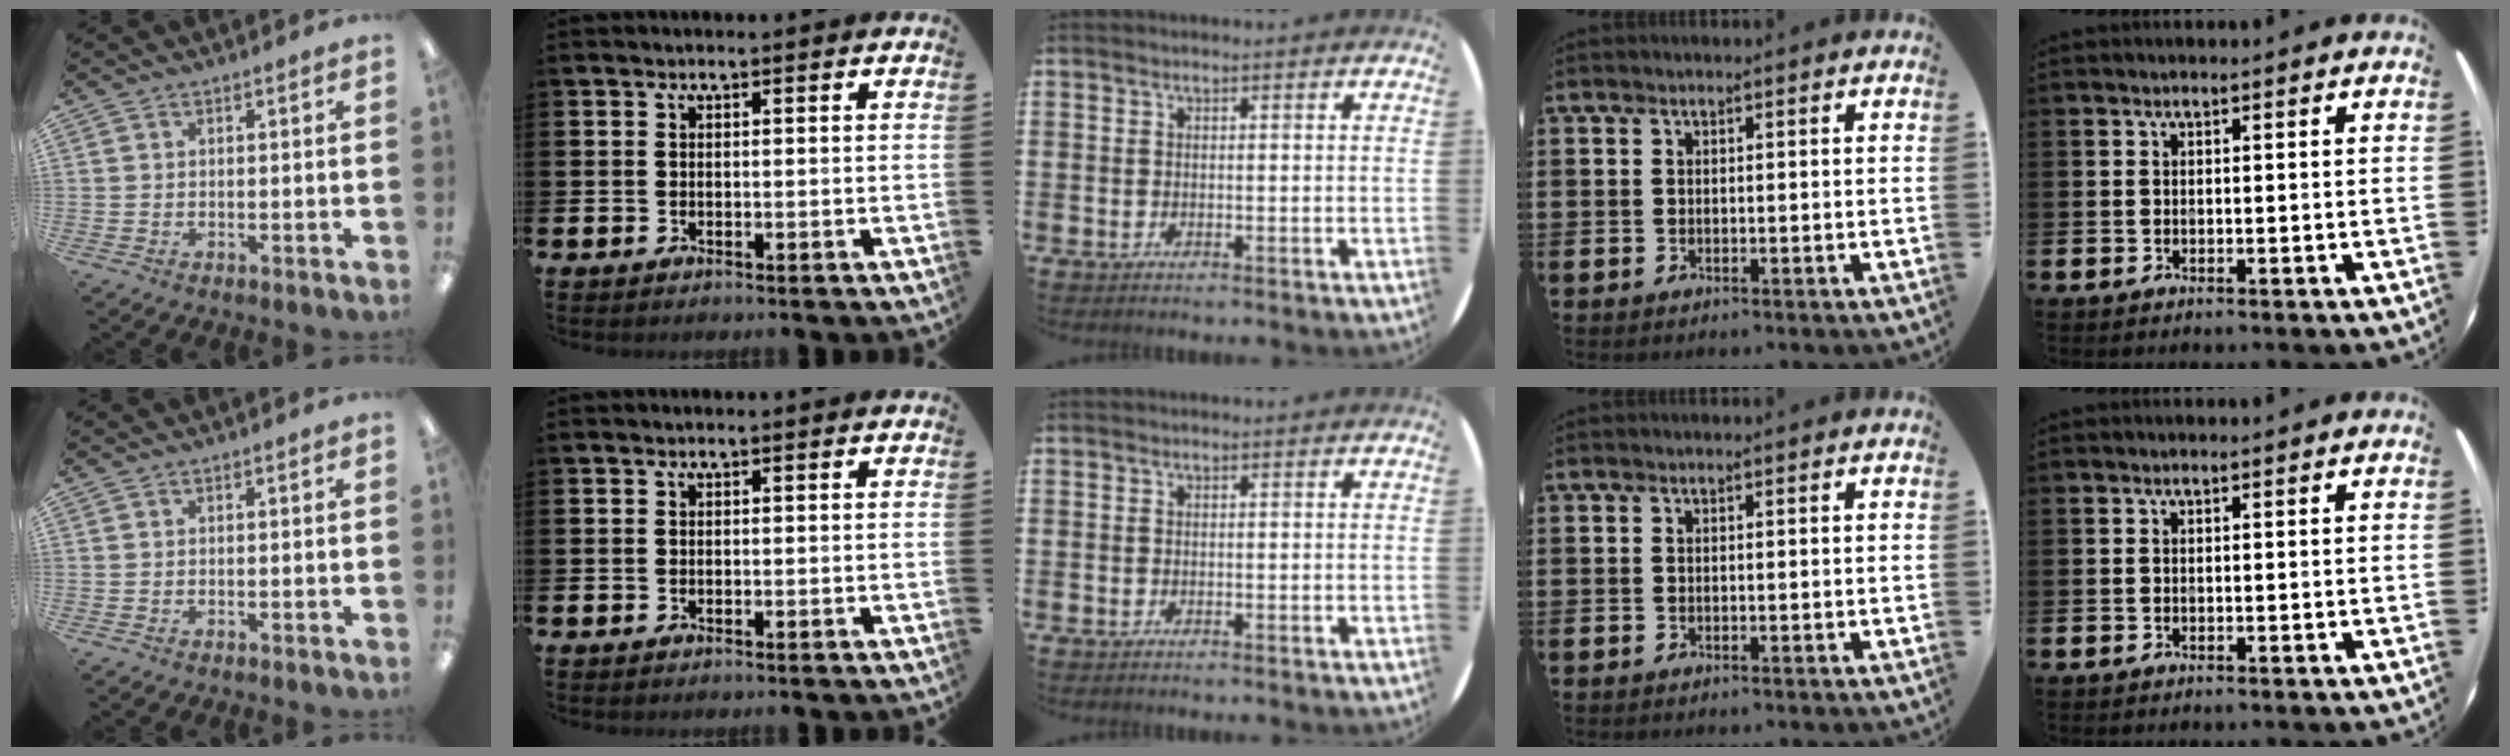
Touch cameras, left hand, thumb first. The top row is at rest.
{}